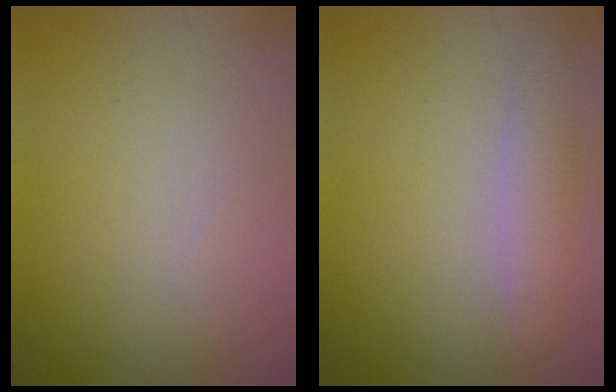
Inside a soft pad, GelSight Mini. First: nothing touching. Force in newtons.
{"total": 2.1, "press": 2.1, "slide": 0.0}